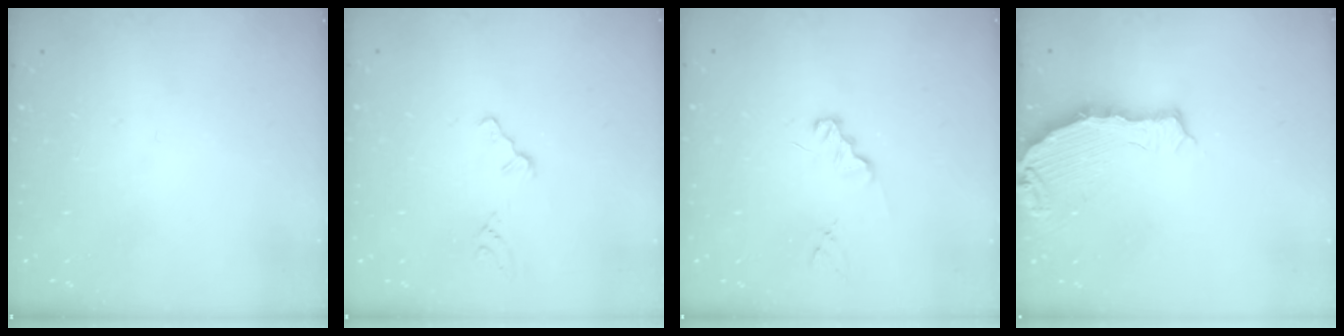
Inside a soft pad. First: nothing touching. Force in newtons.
{"total": 1.8, "press": 1.8, "slide": 0.3}
{"total": 1.2, "press": 1.2, "slide": 0.1}
{"total": 6.6, "press": 6.1, "slide": 2.6}